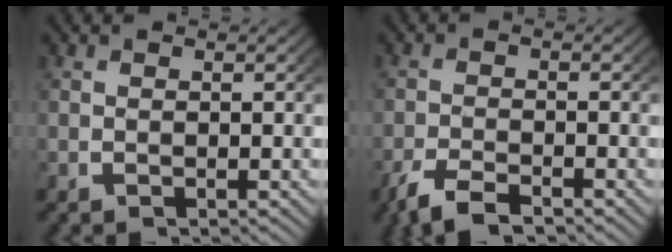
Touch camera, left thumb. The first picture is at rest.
{"total": 3.3, "force": [-2.8, 1.3, 1.3], "torque": [-0.031, -0.008, -0.052]}